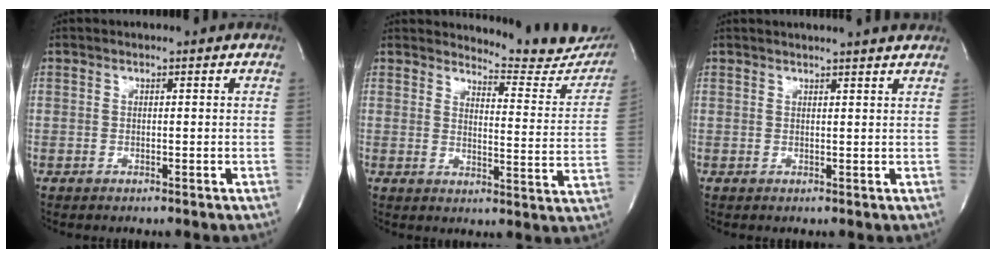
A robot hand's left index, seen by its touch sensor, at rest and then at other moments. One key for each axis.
{"total": 12.7, "fx": 12.5, "fy": 1.9, "fz": 1.3, "tx": -0.001, "ty": -0.074, "tz": 0.131}
{"total": 6.9, "fx": 6.4, "fy": -0.4, "fz": 2.5, "tx": -0.034, "ty": 0.013, "tz": 0.063}